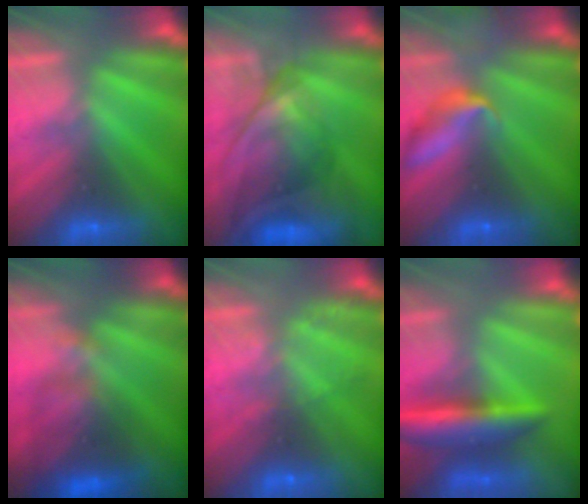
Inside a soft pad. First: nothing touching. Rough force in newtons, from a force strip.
{"total": 8.2}
{"total": 8.0}
{"total": 4.5}
{"total": 2.2}
{"total": 5.8}